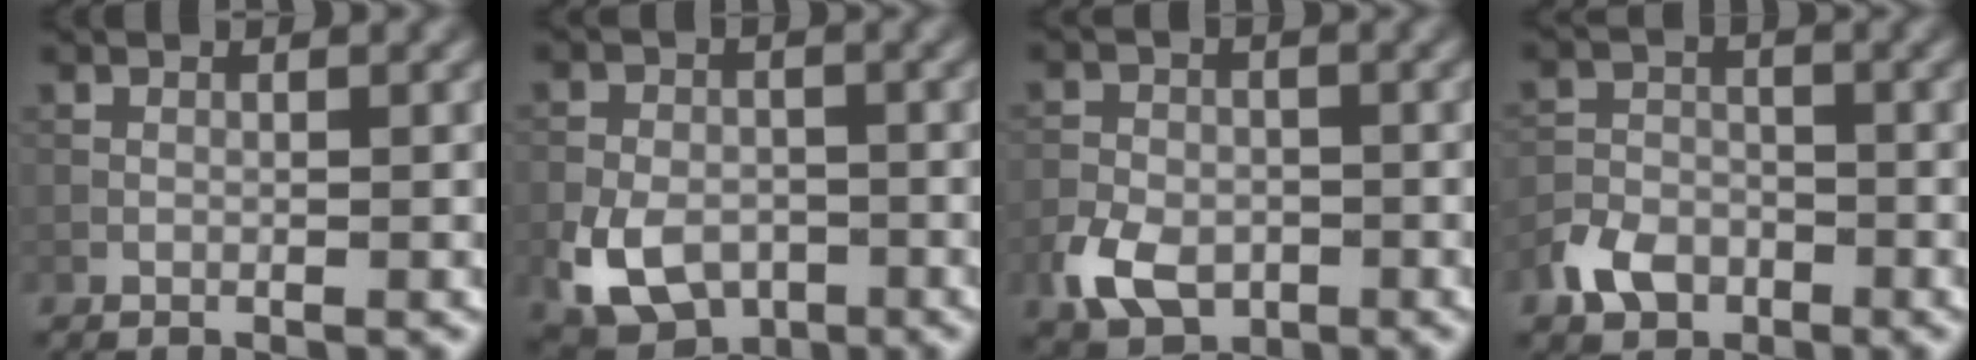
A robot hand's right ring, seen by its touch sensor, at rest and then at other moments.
{"total": 7.0, "force": [-2.8, 4.9, 4.2], "torque": [-0.085, -0.013, -0.050]}
{"total": 4.8, "force": [-2.1, 3.4, 2.7], "torque": [-0.058, -0.008, -0.043]}
{"total": 3.7, "force": [-2.2, 2.6, 1.5], "torque": [-0.030, -0.001, -0.047]}